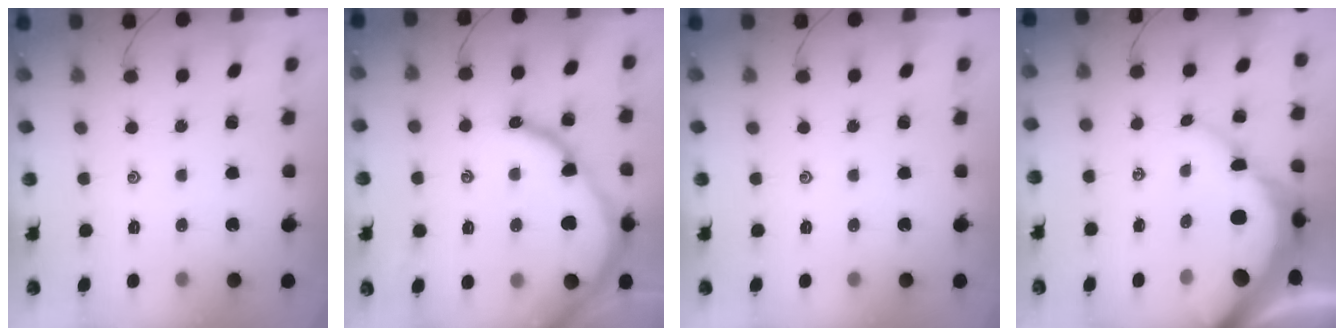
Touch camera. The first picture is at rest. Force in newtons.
{"total": 15.5, "press": 15.4, "slide": 1.4}
{"total": 0.0}
{"total": 10.7, "press": 10.6, "slide": 0.9}